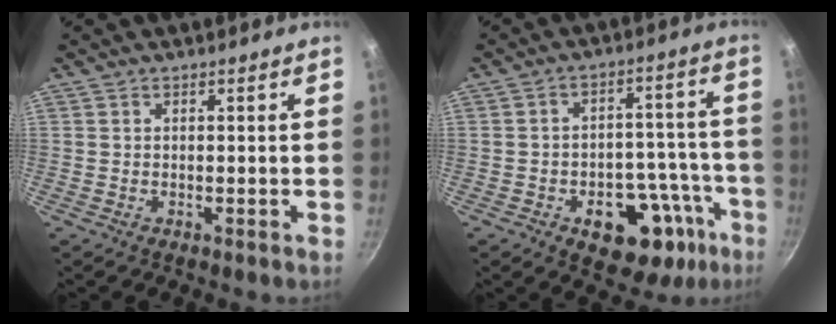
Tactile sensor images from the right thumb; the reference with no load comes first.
{"total": 18.0, "force": [-8.1, 11.0, 11.7], "torque": [-0.090, 0.051, -0.098]}